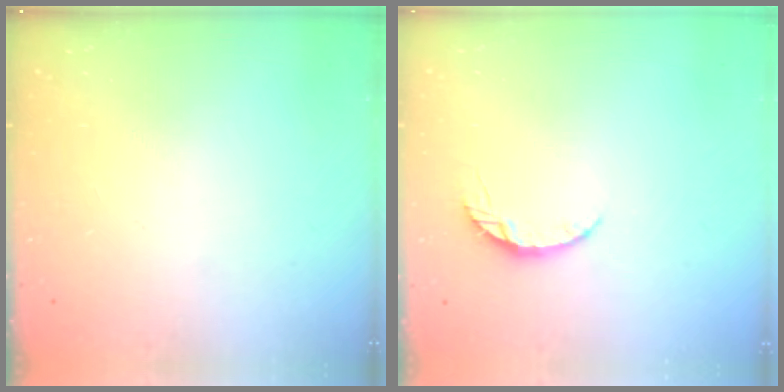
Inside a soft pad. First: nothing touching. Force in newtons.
{"total": 4.6, "press": 4.6, "slide": 0.6}